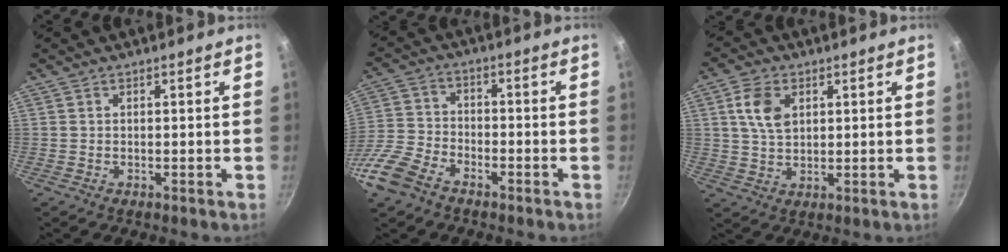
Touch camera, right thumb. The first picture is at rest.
{"total": 11.1, "force": [-6.8, 6.3, 6.1], "torque": [-0.124, 0.034, -0.147]}
{"total": 7.1, "force": [2.2, 4.7, 4.8], "torque": [-0.082, -0.002, 0.043]}